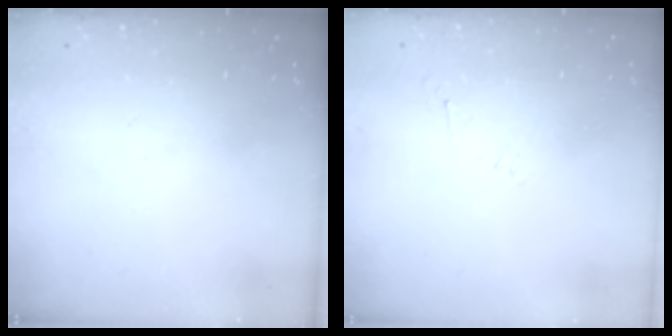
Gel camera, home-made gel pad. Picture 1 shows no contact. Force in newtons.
{"total": 2.8, "press": 2.7, "slide": 0.6}